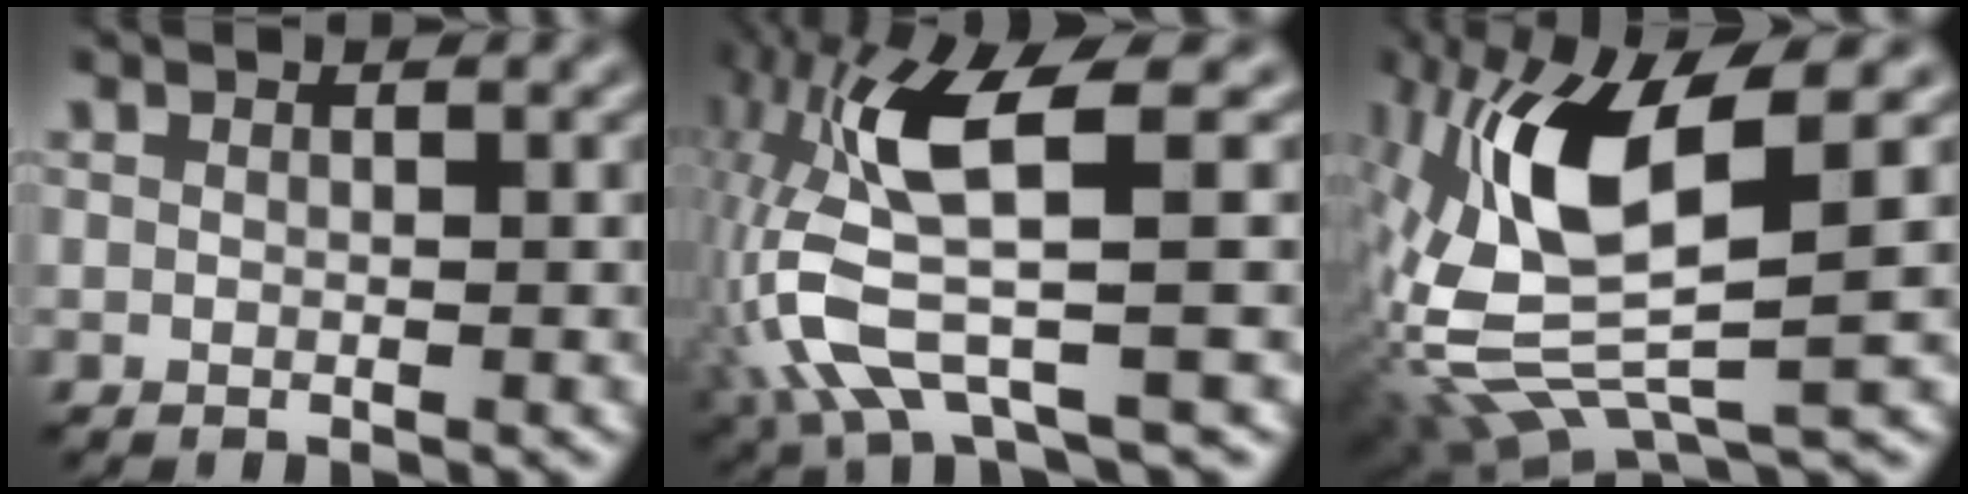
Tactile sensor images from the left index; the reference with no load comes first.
{"total": 9.9, "force": [-0.4, 2.7, 9.5], "torque": [-0.216, -0.003, -0.013]}
{"total": 11.0, "force": [-0.1, 4.1, 10.2], "torque": [-0.222, -0.004, -0.009]}